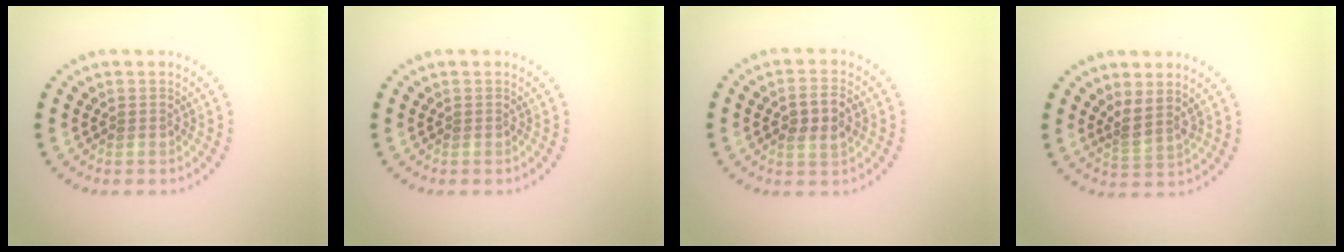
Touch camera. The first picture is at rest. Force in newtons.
{"total": 0.0}
{"total": 2.9, "press": 2.8, "slide": 0.5}
{"total": 2.3, "press": 1.6, "slide": 1.6}